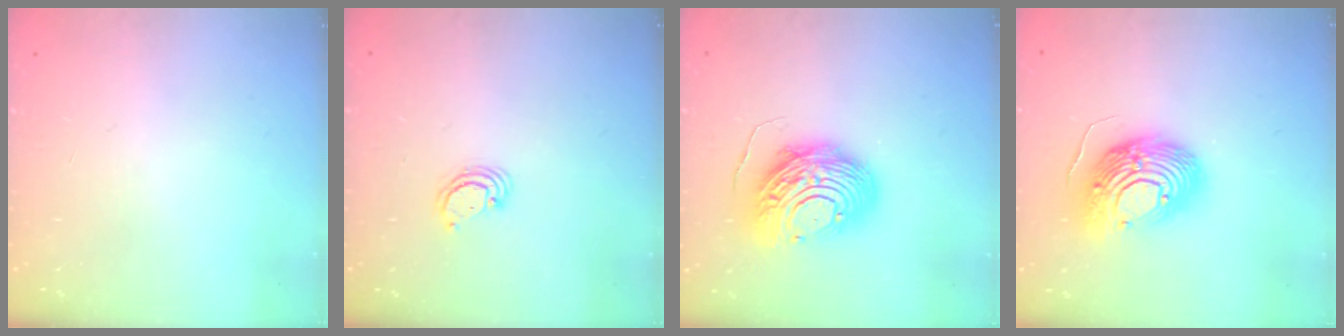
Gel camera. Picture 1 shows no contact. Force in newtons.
{"total": 2.7, "press": 2.7, "slide": 0.2}
{"total": 13.7, "press": 13.6, "slide": 1.4}
{"total": 16.9, "press": 16.8, "slide": 1.6}